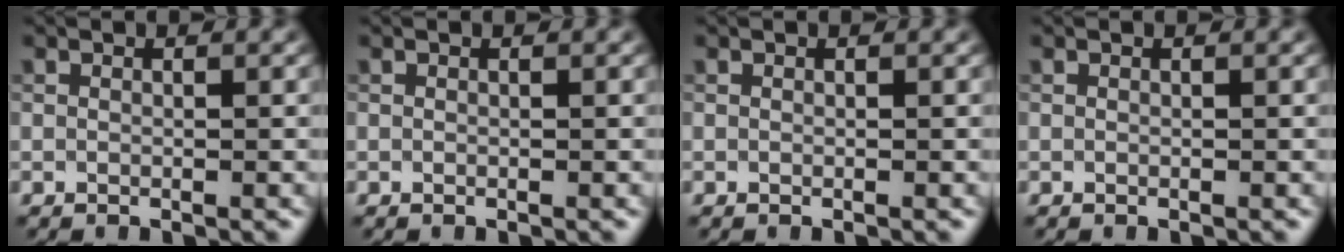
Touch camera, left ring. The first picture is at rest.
{"total": 0.0}
{"total": 0.0}
{"total": 0.0}